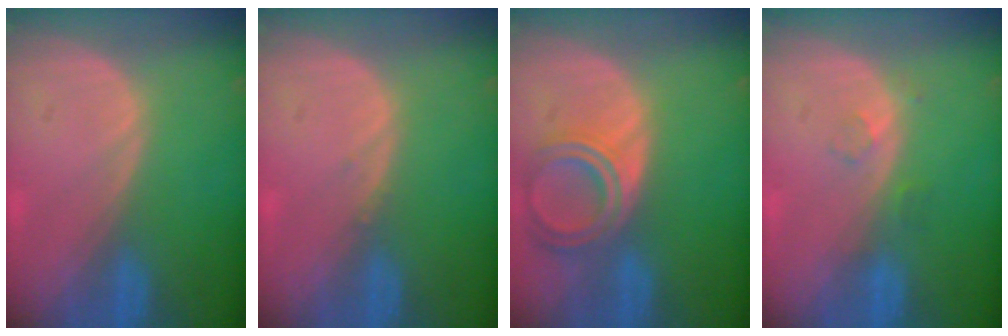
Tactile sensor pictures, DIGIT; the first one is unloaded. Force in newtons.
{"total": 0.5, "press": 0.5, "slide": 0.2}
{"total": 6.6, "press": 6.0, "slide": 2.8}
{"total": 1.7, "press": 1.7, "slide": 0.2}